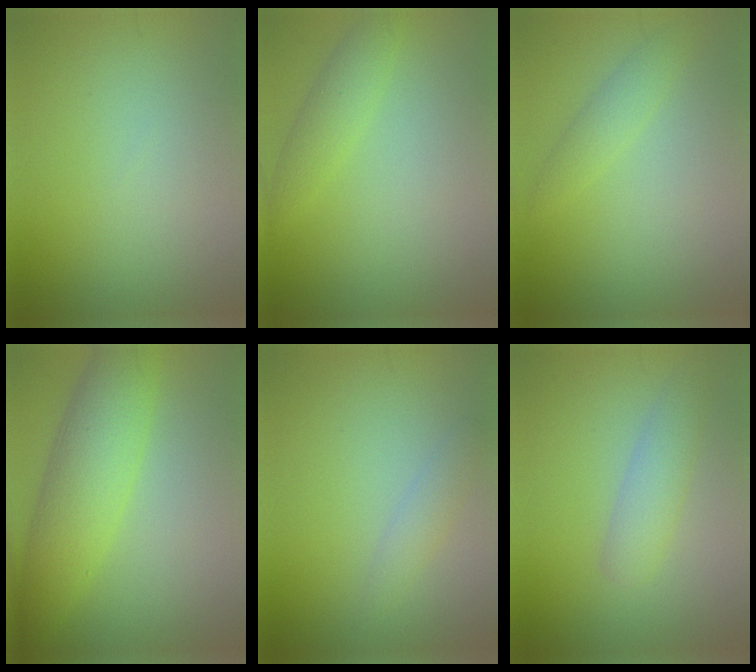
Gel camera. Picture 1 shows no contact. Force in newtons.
{"total": 2.3, "press": 2.3, "slide": 0.1}
{"total": 1.8, "press": 1.8, "slide": 0.1}
{"total": 6.5, "press": 6.5, "slide": 0.1}
{"total": 1.6, "press": 1.6, "slide": 0.1}
{"total": 2.7, "press": 2.7, "slide": 0.1}